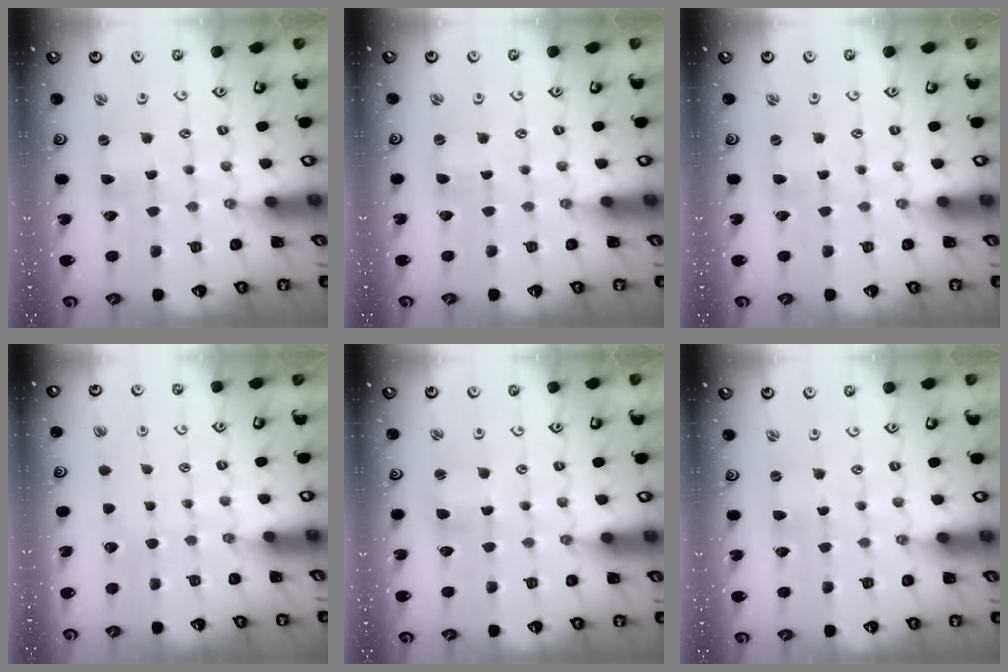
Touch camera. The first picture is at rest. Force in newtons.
{"total": 0.0}
{"total": 0.0}
{"total": 0.0}
{"total": 2.7, "press": 2.7, "slide": 0.3}
{"total": 0.0}